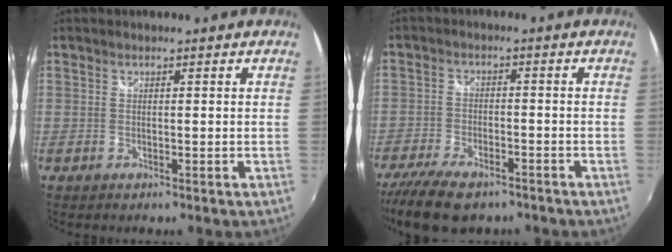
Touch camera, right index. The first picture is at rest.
{"total": 12.8, "force": [-9.7, 5.1, 6.6], "torque": [-0.161, -0.031, -0.166]}